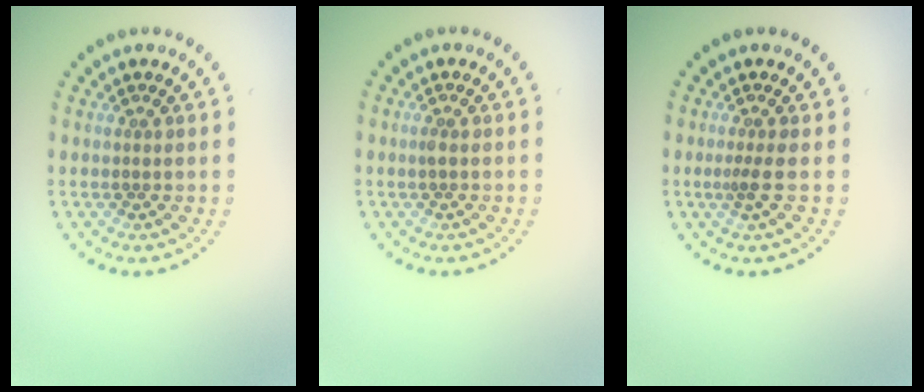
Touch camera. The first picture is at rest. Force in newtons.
{"total": 0.6, "press": 0.5, "slide": 0.3}
{"total": 1.1, "press": 0.6, "slide": 0.9}